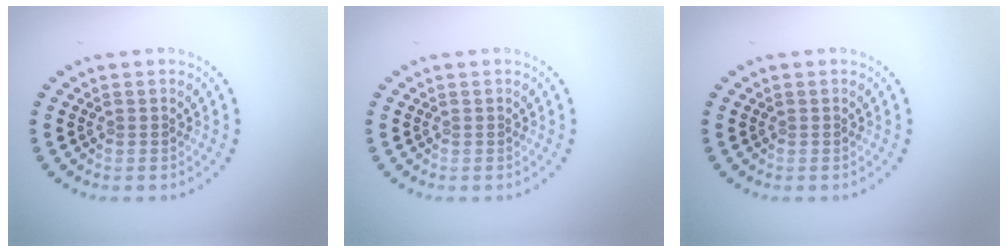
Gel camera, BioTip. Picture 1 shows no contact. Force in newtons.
{"total": 0.0}
{"total": 0.0}